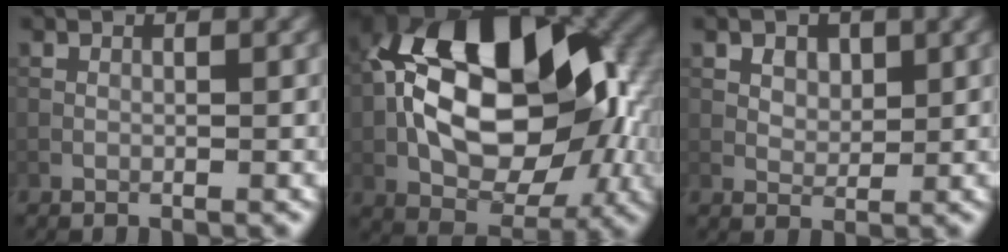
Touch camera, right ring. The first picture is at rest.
{"total": 16.1, "force": [0.5, 10.2, 12.5], "torque": [-0.208, 0.007, 0.008]}
{"total": 1.7, "force": [0.7, 1.4, 0.8], "torque": [-0.014, -0.010, 0.026]}